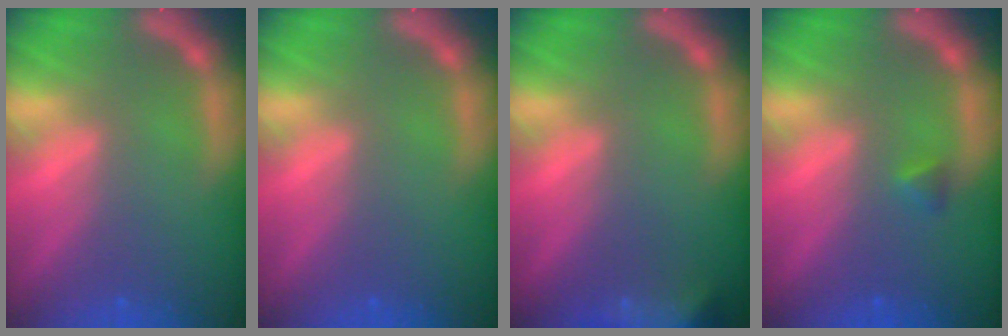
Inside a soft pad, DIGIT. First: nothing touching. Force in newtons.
{"total": 0.0}
{"total": 8.5}
{"total": 0.9}